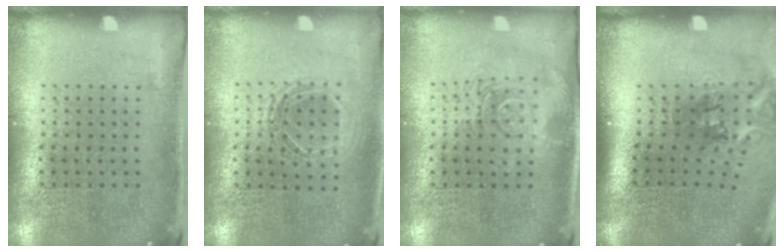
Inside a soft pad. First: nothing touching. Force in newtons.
{"total": 1.3, "press": 1.3, "slide": 0.5}
{"total": 2.5, "press": 2.5, "slide": 0.5}
{"total": 2.0, "press": 1.2, "slide": 1.6}